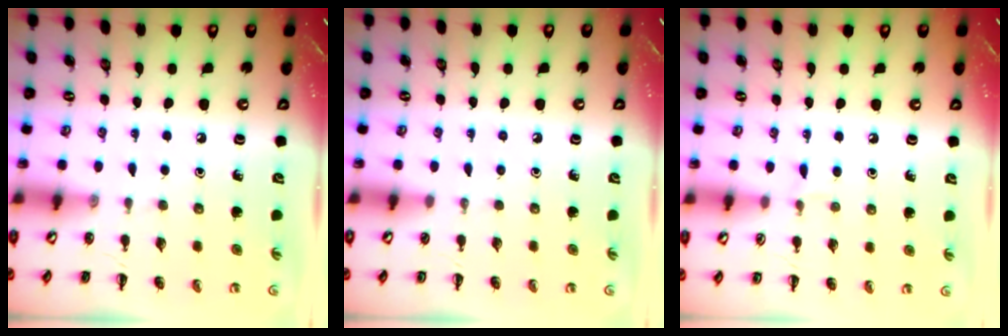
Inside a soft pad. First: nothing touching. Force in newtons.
{"total": 0.0}
{"total": 4.5, "press": 4.2, "slide": 1.5}